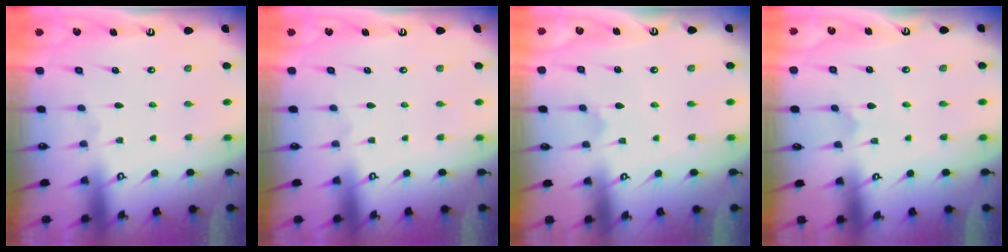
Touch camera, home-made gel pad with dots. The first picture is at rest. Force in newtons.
{"total": 0.0}
{"total": 1.8, "press": 1.7, "slide": 0.1}
{"total": 0.0}